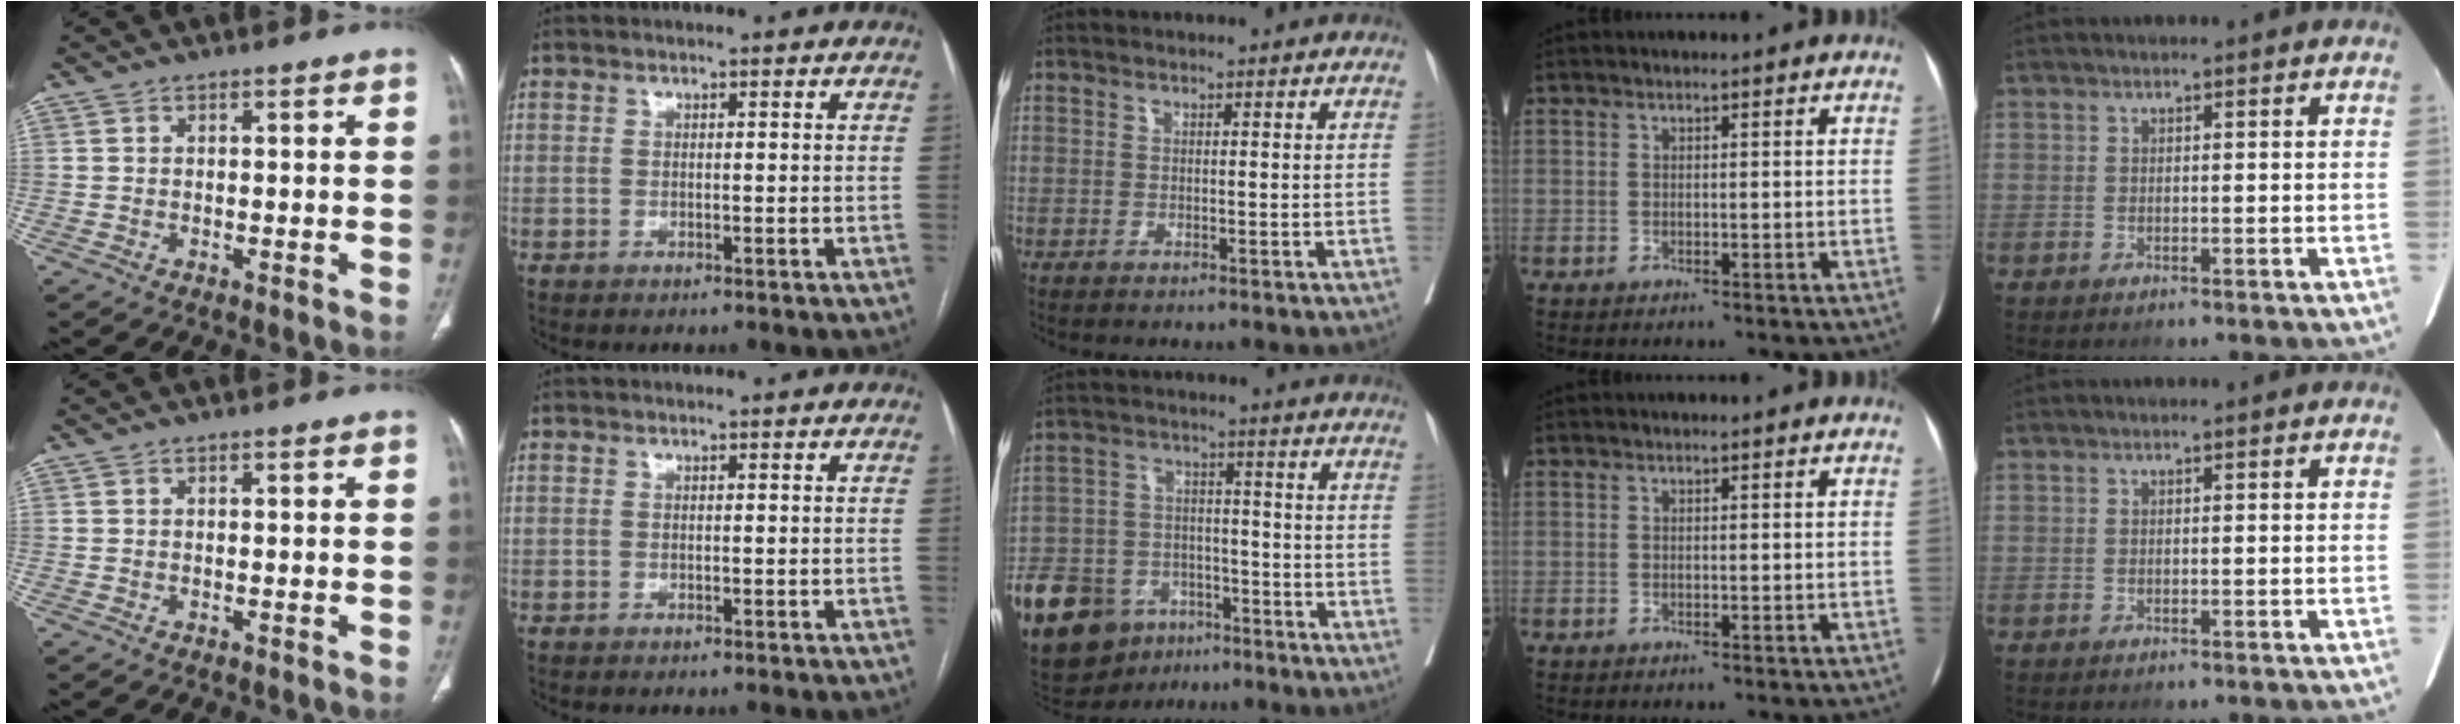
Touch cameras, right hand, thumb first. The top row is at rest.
{"middle": {"total": 19.4, "force": [-11.9, 12.1, 9.3], "torque": [-0.239, 0.002, -0.196]}}